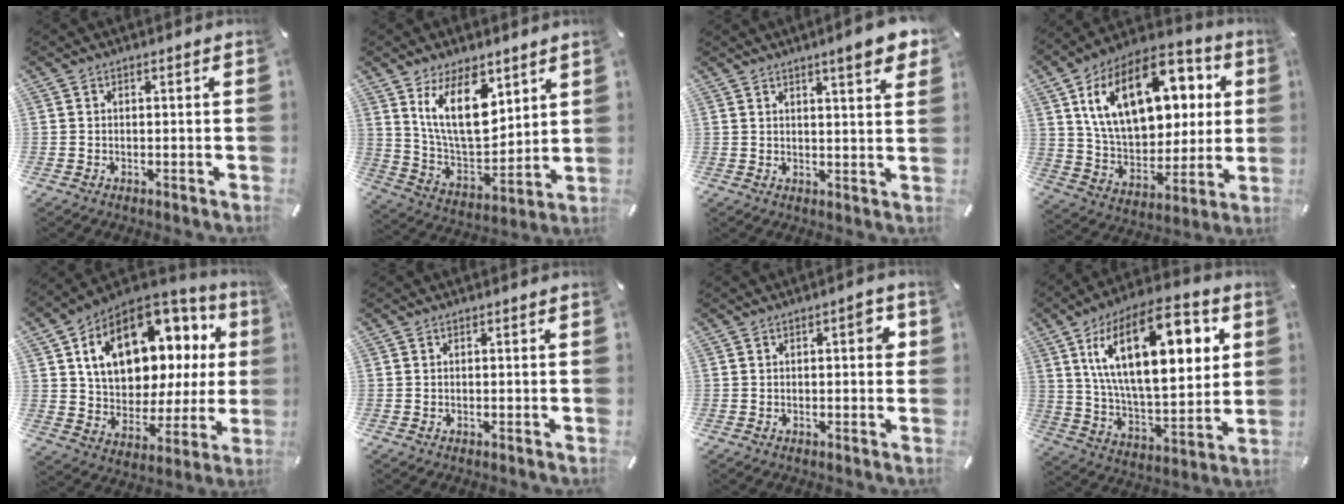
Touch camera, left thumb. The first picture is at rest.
{"total": 17.3, "force": [9.2, 9.0, 11.6], "torque": [-0.230, -0.048, 0.161]}
{"total": 6.7, "force": [4.4, 1.1, 4.9], "torque": [-0.071, -0.023, 0.071]}
{"total": 22.9, "force": [8.5, 14.5, 15.5], "torque": [-0.277, -0.024, 0.149]}
{"total": 18.8, "force": [7.9, 12.5, 11.5], "torque": [-0.181, -0.043, 0.138]}
{"total": 0.0}
{"total": 3.8, "force": [0.8, 1.6, 3.4], "torque": [-0.035, -0.003, 0.004]}
{"total": 25.5, "force": [10.4, 12.3, 19.8], "torque": [-0.354, -0.033, 0.159]}